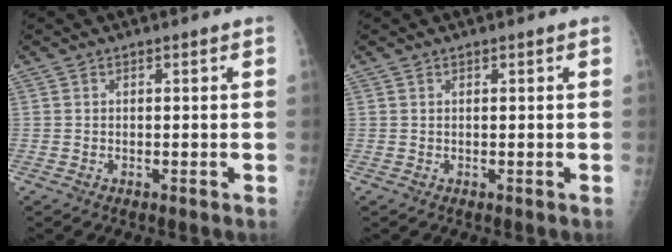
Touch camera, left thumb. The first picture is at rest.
{"total": 0.0}